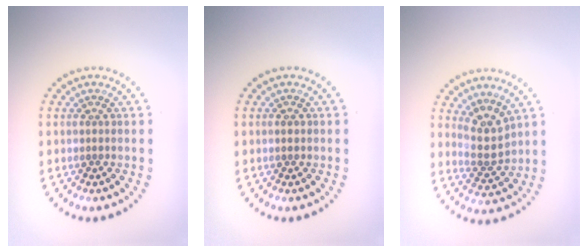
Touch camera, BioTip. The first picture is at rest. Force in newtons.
{"total": 1.0, "press": 1.0, "slide": 0.2}
{"total": 3.0, "press": 2.5, "slide": 1.7}